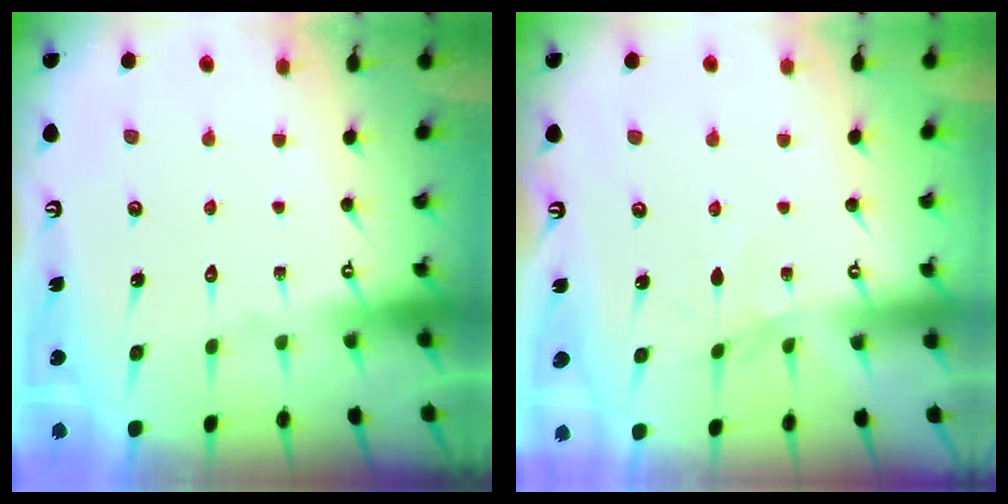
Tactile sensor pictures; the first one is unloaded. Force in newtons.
{"total": 2.9, "press": 2.9, "slide": 0.4}